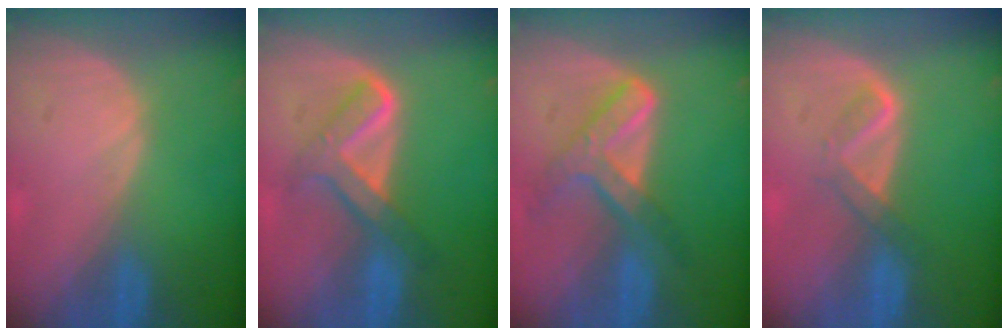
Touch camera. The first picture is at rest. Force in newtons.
{"total": 5.7, "press": 5.7, "slide": 0.3}
{"total": 7.2, "press": 6.2, "slide": 3.8}
{"total": 3.2, "press": 3.1, "slide": 0.7}